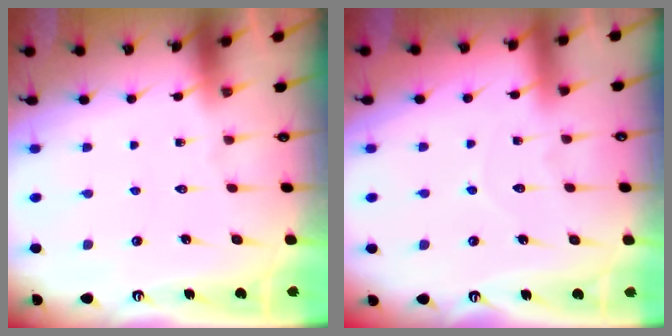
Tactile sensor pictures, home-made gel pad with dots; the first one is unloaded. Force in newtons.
{"total": 2.8, "press": 2.8, "slide": 0.3}